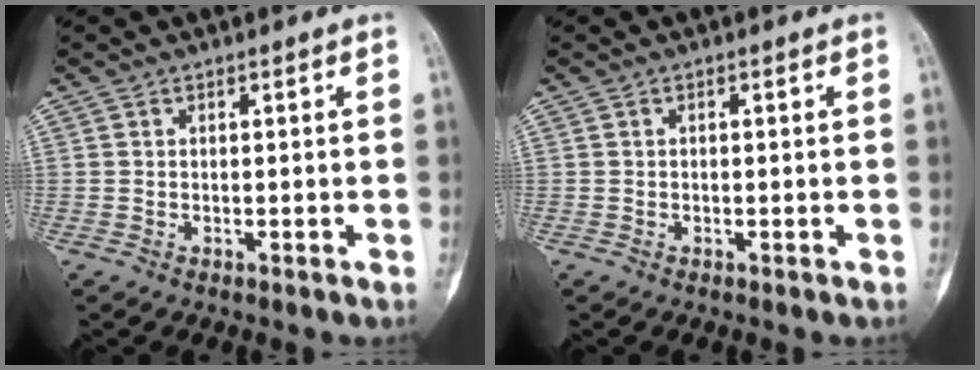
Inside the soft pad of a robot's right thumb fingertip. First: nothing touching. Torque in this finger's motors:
{"motor_torque": [0.22, 0.43, 0.27, 0.26, 0.10]}